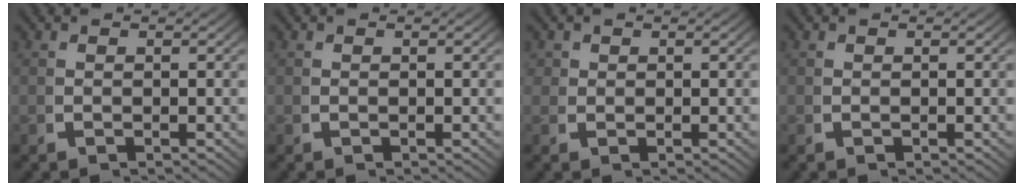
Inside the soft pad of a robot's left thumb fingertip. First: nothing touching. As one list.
[{"total": 0.0}, {"total": 1.4, "force": [0.8, 1.2, 0.4], "torque": [-0.008, -0.008, 0.018]}, {"total": 0.0}]